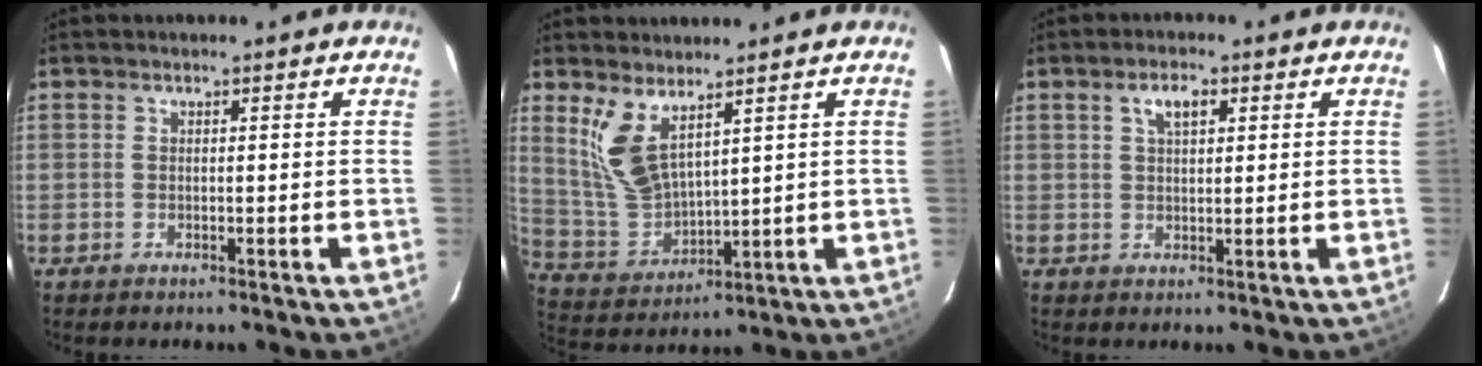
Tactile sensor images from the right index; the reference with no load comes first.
{"total": 8.9, "force": [5.3, 3.6, 6.2], "torque": [-0.127, -0.008, 0.126]}
{"total": 3.4, "force": [1.6, 1.2, 2.8], "torque": [-0.050, 0.008, 0.029]}